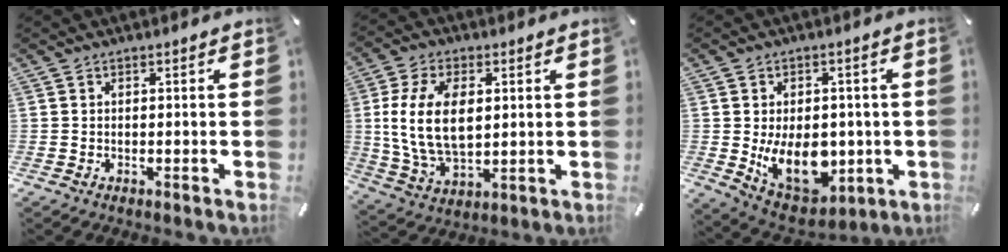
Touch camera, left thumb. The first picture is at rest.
{"total": 13.9, "force": [2.3, 8.8, 10.6], "torque": [-0.238, 0.002, 0.039]}
{"total": 15.0, "force": [-2.1, 10.7, 10.3], "torque": [-0.160, -0.011, -0.026]}